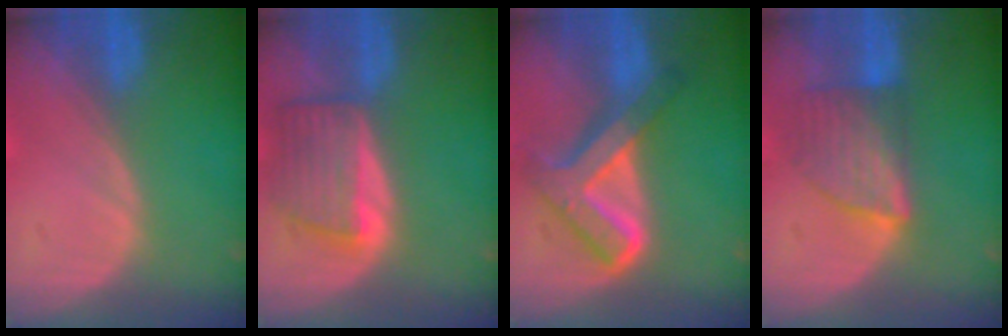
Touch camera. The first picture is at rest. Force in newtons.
{"total": 6.4, "press": 6.4, "slide": 0.8}
{"total": 8.4, "press": 8.4, "slide": 0.6}
{"total": 6.3, "press": 6.2, "slide": 0.6}